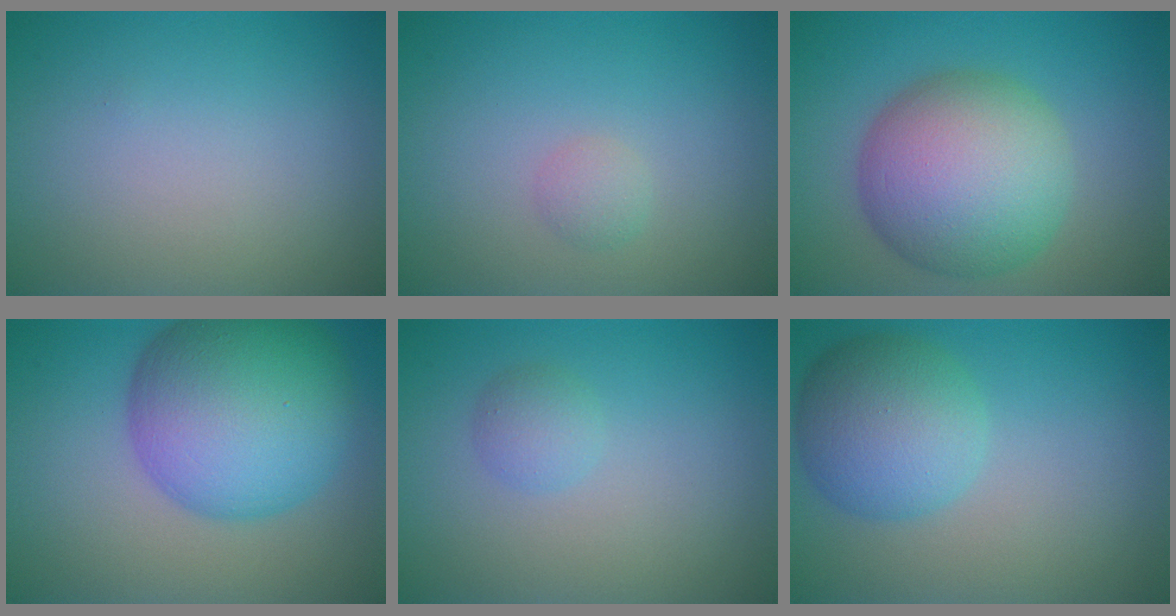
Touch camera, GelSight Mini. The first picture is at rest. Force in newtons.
{"total": 1.1, "press": 1.1, "slide": 0.0}
{"total": 10.4, "press": 10.4, "slide": 0.3}
{"total": 12.5, "press": 12.5, "slide": 0.2}
{"total": 1.5, "press": 1.5, "slide": 0.0}
{"total": 6.1, "press": 6.1, "slide": 0.1}